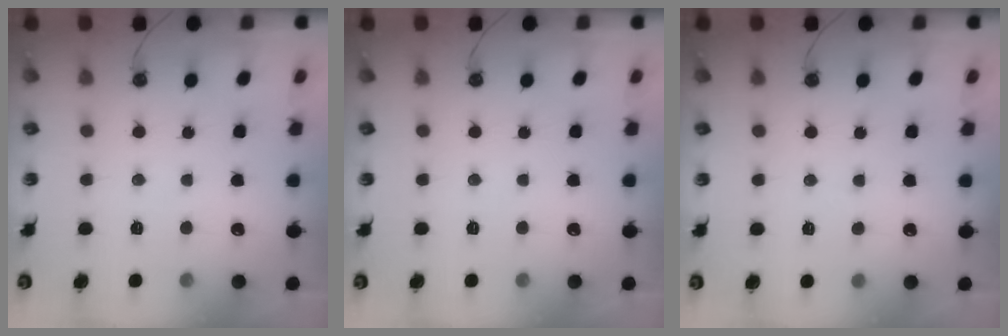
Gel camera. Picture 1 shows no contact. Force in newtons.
{"total": 0.0}
{"total": 3.5, "press": 3.5, "slide": 0.4}